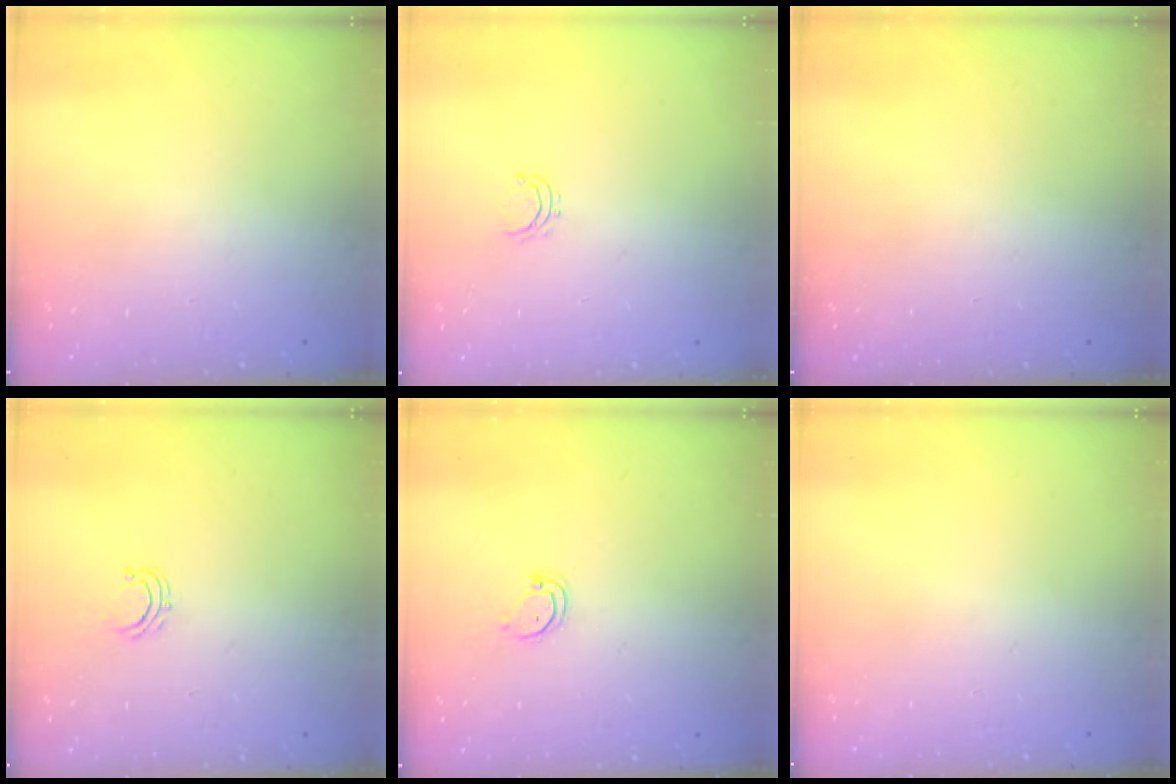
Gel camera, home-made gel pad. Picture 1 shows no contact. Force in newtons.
{"total": 3.7, "press": 3.7, "slide": 0.3}
{"total": 0.0}
{"total": 3.9, "press": 3.9, "slide": 0.3}
{"total": 3.5, "press": 3.5, "slide": 0.4}
{"total": 0.0}